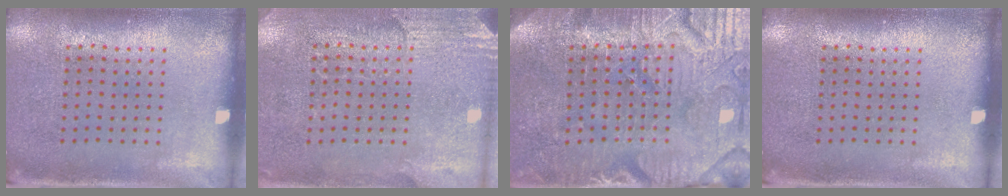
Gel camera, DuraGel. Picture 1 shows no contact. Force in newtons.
{"total": 2.7, "press": 2.4, "slide": 1.2}
{"total": 4.0, "press": 3.9, "slide": 1.0}
{"total": 0.0}